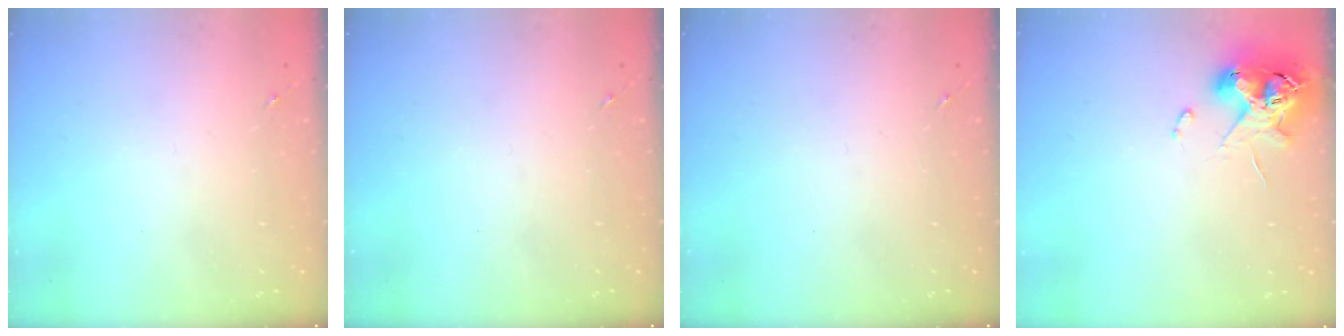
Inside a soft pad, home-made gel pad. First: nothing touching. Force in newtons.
{"total": 0.0}
{"total": 0.0}
{"total": 10.9, "press": 10.8, "slide": 1.6}